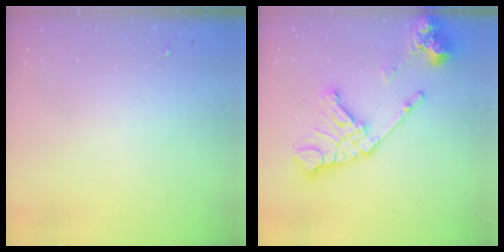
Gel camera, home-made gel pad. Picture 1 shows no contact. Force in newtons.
{"total": 20.4, "press": 20.3, "slide": 2.5}